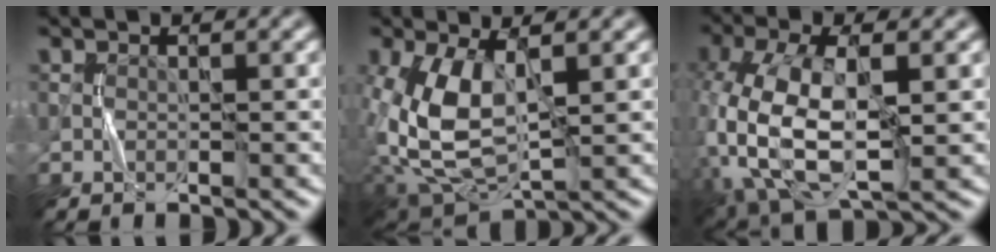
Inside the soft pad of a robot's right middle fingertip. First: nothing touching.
{"total": 8.7, "force": [0.5, 4.6, 7.4], "torque": [-0.174, -0.003, 0.009]}
{"total": 12.6, "force": [-1.3, 6.7, 10.6], "torque": [-0.241, -0.005, -0.022]}